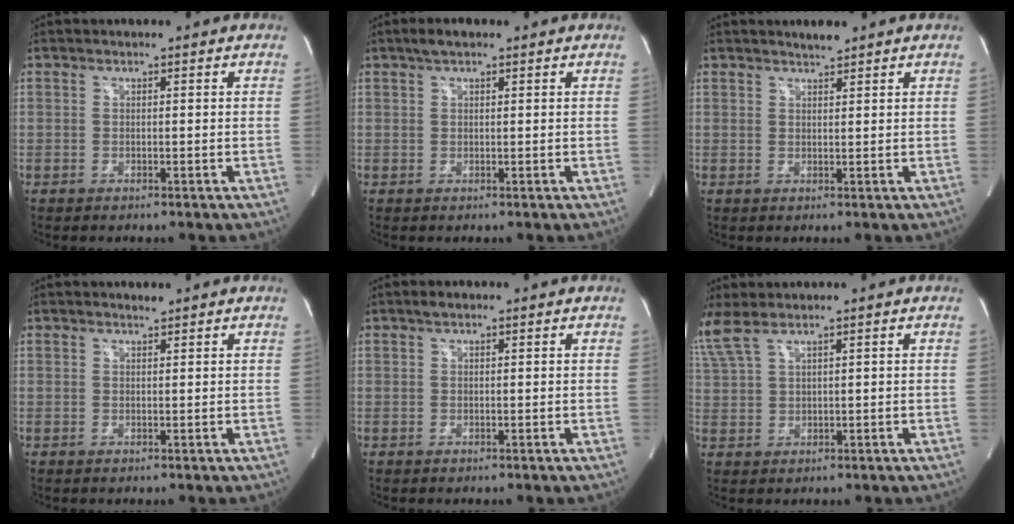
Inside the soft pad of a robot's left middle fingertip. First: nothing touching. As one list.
[{"total": 2.3, "force": [1.6, 0.8, 1.5], "torque": [-0.031, 0.013, 0.028]}, {"total": 1.7, "force": [1.6, 0.1, 0.6], "torque": [-0.018, 0.001, 0.031]}, {"total": 0.7, "force": [0.6, -0.1, 0.0], "torque": [-0.010, -0.001, 0.012]}, {"total": 1.0, "force": [0.7, 0.4, 0.6], "torque": [-0.012, 0.008, 0.011]}, {"total": 5.2, "force": [4.1, 0.6, 3.1], "torque": [-0.099, 0.018, 0.100]}]